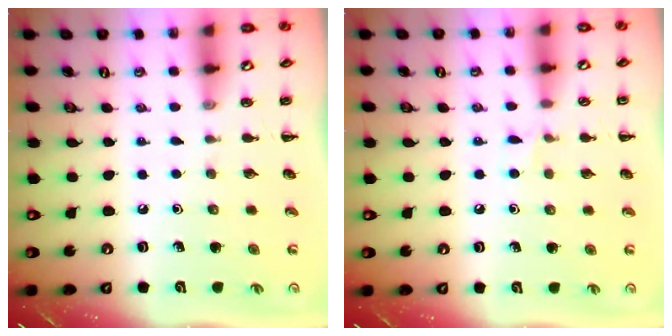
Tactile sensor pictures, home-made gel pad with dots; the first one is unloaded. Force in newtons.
{"total": 3.6, "press": 3.4, "slide": 1.1}